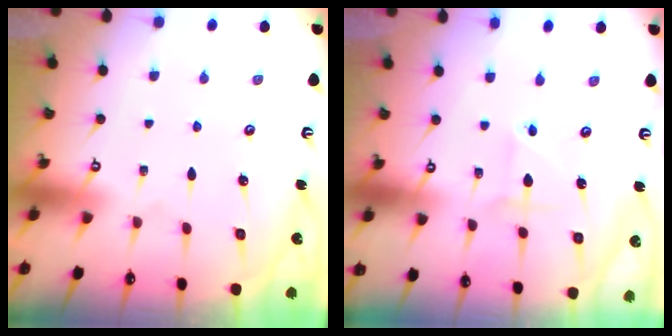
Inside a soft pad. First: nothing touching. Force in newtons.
{"total": 2.2, "press": 2.1, "slide": 0.8}